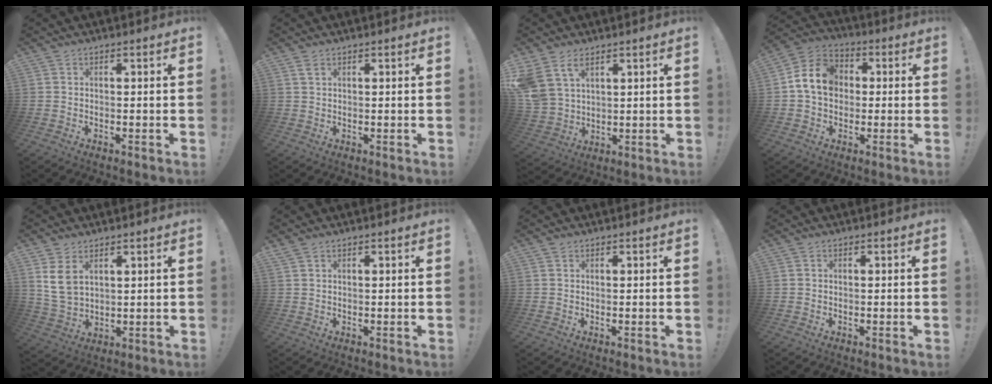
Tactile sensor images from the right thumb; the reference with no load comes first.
{"total": 1.5, "force": [0.9, 0.6, 1.1], "torque": [-0.019, 0.000, 0.016]}
{"total": 8.2, "force": [5.3, 5.0, 3.8], "torque": [-0.095, -0.026, 0.108]}
{"total": 11.9, "force": [1.4, 9.5, 6.9], "torque": [-0.113, 0.017, 0.034]}
{"total": 7.2, "force": [3.6, 4.5, 4.4], "torque": [-0.072, -0.015, 0.070]}
{"total": 1.3, "force": [0.9, 0.5, 0.7], "torque": [-0.013, 0.001, 0.018]}
{"total": 0.7, "force": [0.5, 0.5, 0.1], "torque": [0.000, -0.001, 0.010]}
{"total": 0.0}